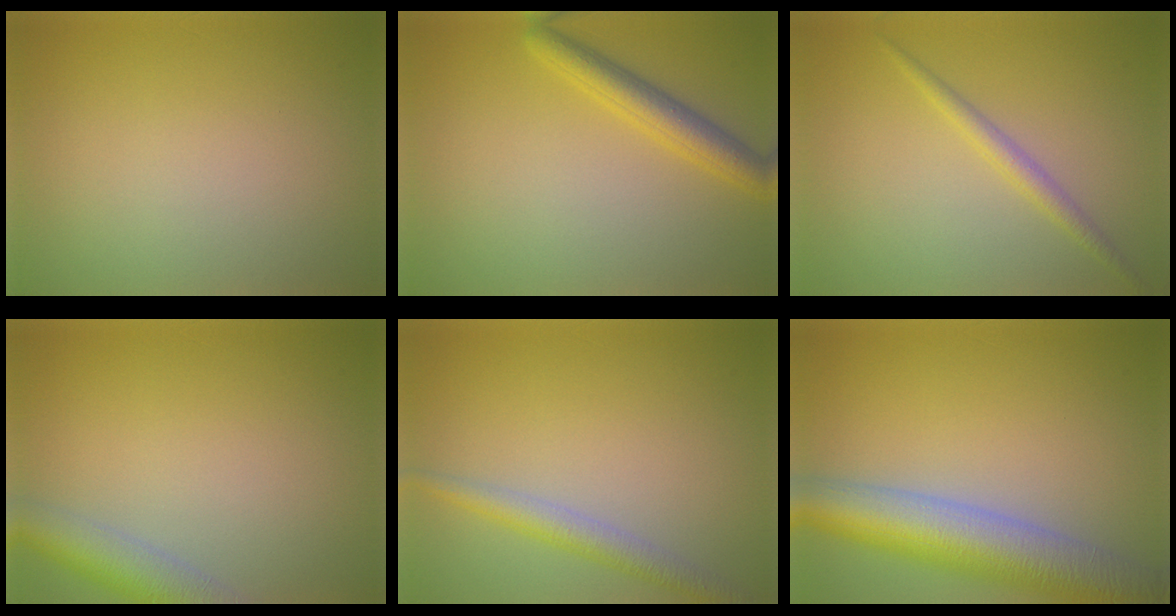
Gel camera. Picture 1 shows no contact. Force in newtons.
{"total": 3.4, "press": 3.4, "slide": 0.2}
{"total": 1.8, "press": 1.8, "slide": 0.0}
{"total": 4.6, "press": 4.6, "slide": 0.5}
{"total": 2.9, "press": 2.9, "slide": 0.2}
{"total": 9.3, "press": 9.3, "slide": 0.6}